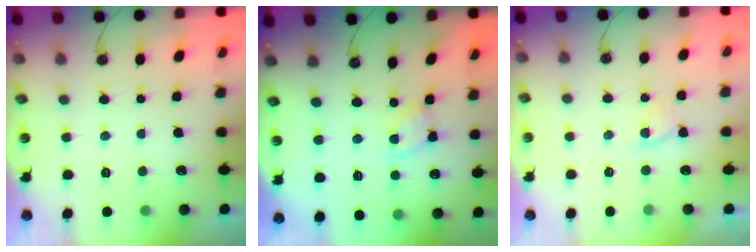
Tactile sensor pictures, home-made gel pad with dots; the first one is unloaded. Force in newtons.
{"total": 2.7, "press": 2.7, "slide": 0.4}
{"total": 3.4, "press": 3.3, "slide": 0.5}